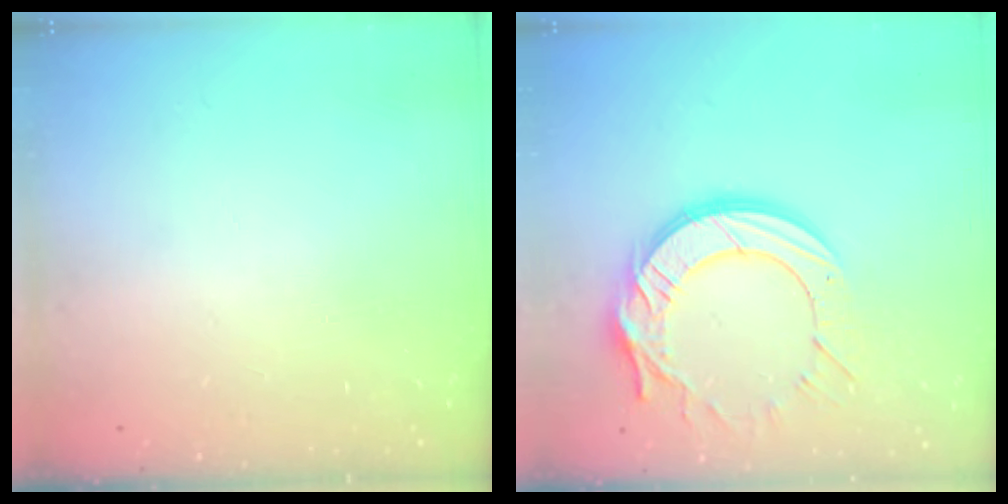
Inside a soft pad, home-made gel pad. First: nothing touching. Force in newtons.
{"total": 17.4, "press": 17.3, "slide": 1.7}